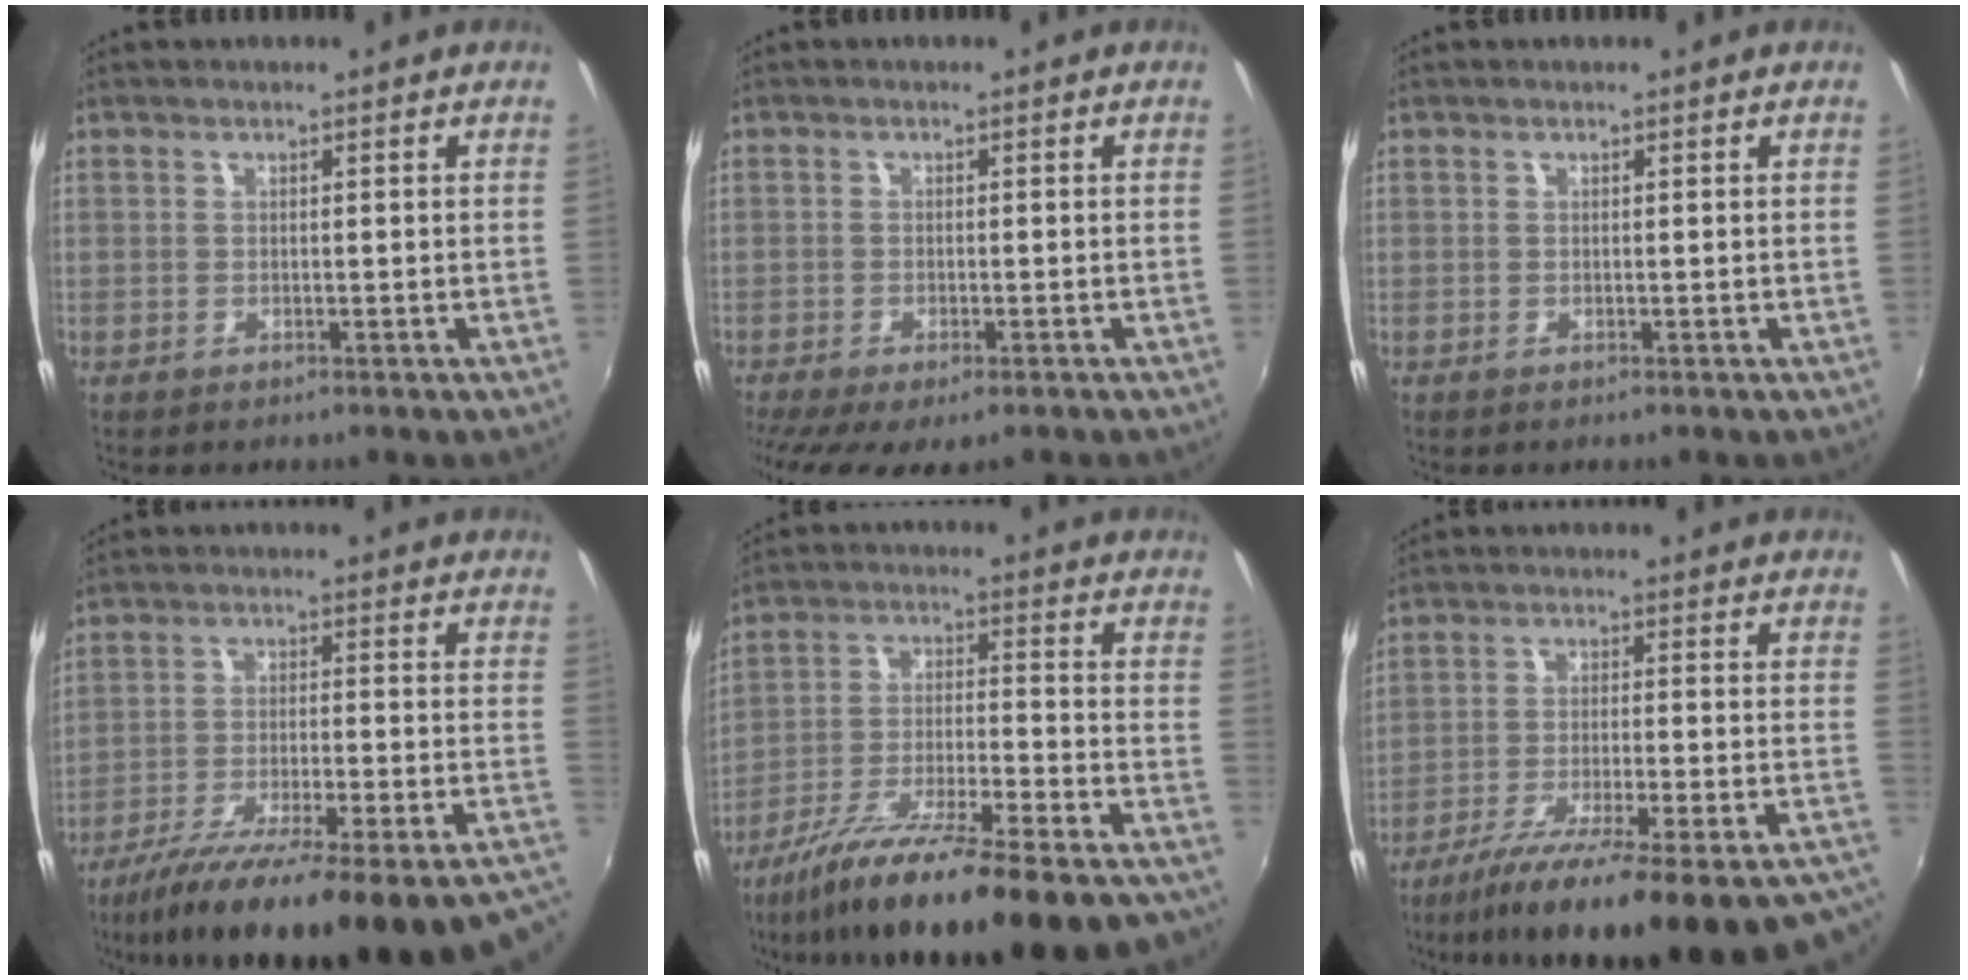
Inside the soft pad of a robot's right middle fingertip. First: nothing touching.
{"total": 7.4, "force": [-5.3, 2.1, 4.8], "torque": [-0.106, -0.037, -0.083]}
{"total": 0.0}
{"total": 30.0, "force": [-24.9, 3.4, 16.3], "torque": [-0.253, -0.072, -0.354]}
{"total": 26.8, "force": [-22.0, 4.0, 14.8], "torque": [-0.251, -0.062, -0.326]}
{"total": 28.1, "force": [-23.7, 3.4, 14.8], "torque": [-0.232, -0.064, -0.333]}